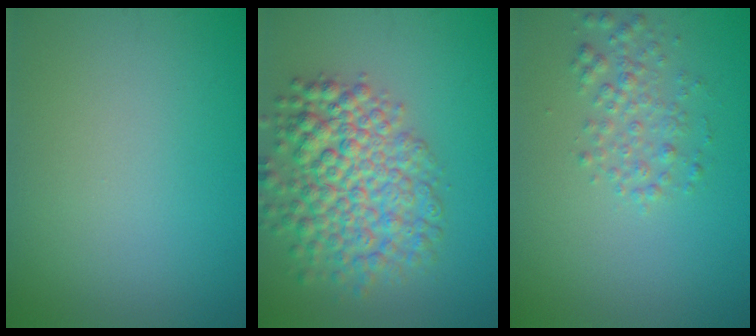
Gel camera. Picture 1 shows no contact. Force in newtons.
{"total": 7.5, "press": 7.5, "slide": 0.3}
{"total": 2.2, "press": 2.2, "slide": 0.0}